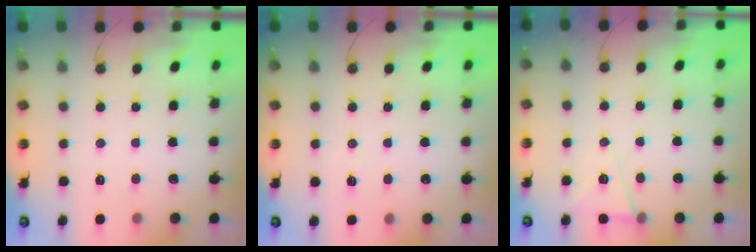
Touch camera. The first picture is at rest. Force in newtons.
{"total": 6.0, "press": 4.5, "slide": 4.1}
{"total": 6.5, "press": 4.8, "slide": 4.4}